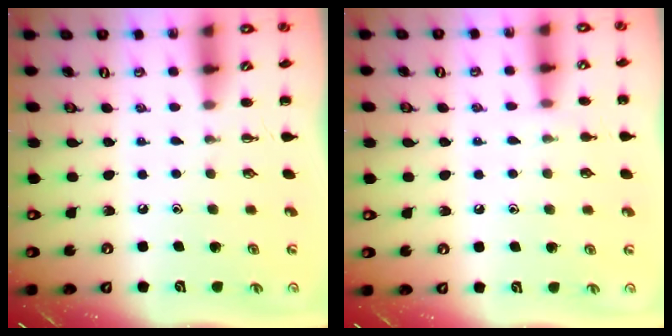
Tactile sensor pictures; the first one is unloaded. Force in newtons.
{"total": 4.8, "press": 4.5, "slide": 1.6}